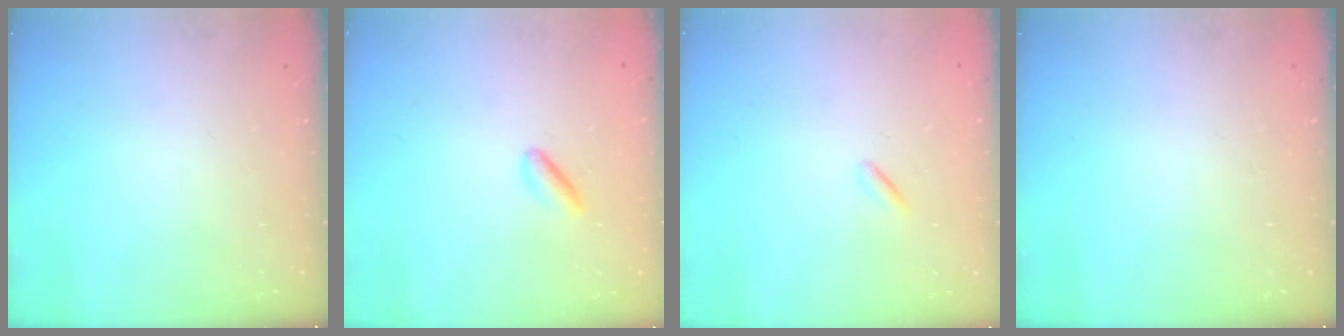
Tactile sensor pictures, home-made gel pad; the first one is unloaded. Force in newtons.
{"total": 3.0, "press": 2.8, "slide": 1.0}
{"total": 0.0}
{"total": 0.0}